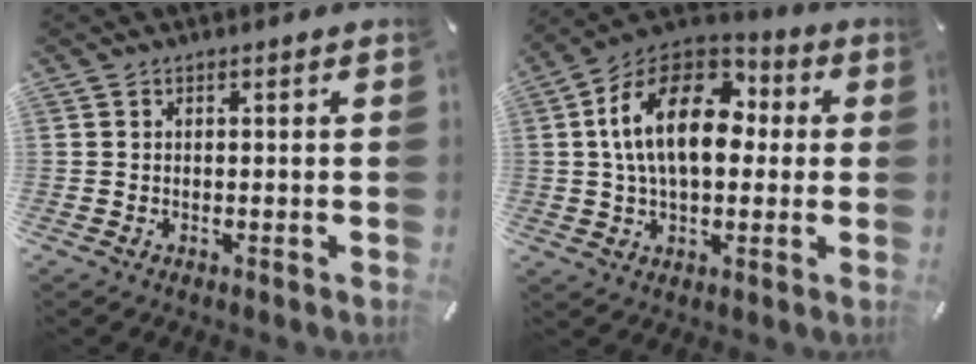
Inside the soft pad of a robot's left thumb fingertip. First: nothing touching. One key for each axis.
{"total": 18.0, "fx": 2.8, "fy": 11.3, "fz": 13.7, "tx": -0.272, "ty": 0.003, "tz": 0.043}